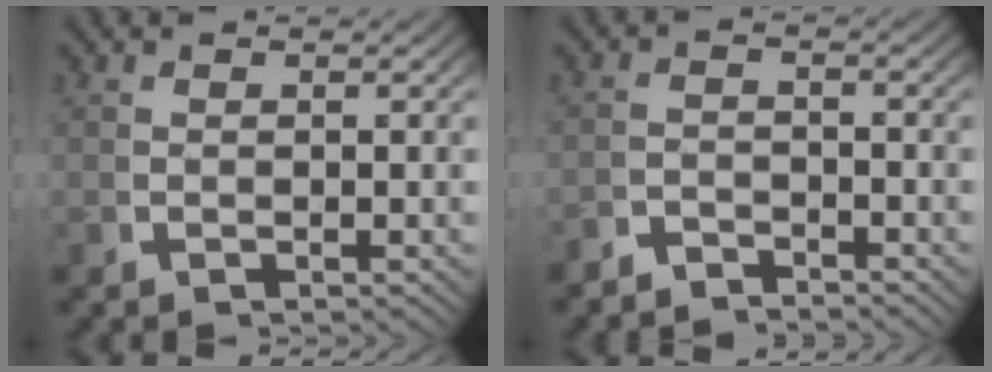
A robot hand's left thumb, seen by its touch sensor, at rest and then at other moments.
{"total": 2.9, "force": [-2.8, 0.6, 0.1], "torque": [0.002, -0.012, -0.053]}